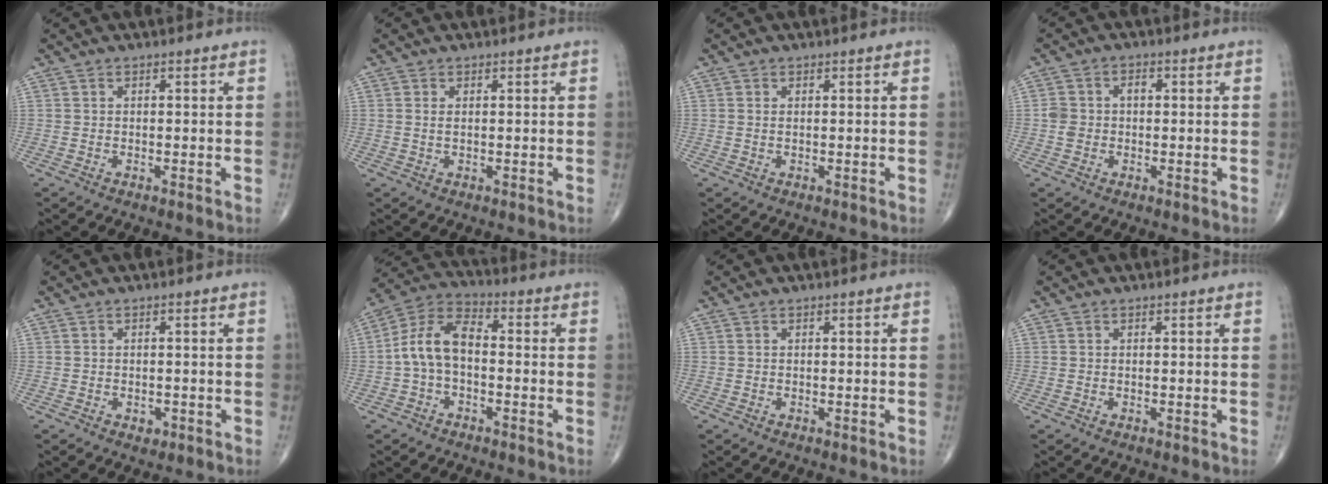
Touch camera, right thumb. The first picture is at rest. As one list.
[{"total": 1.1, "force": [0.2, 0.5, 0.9], "torque": [-0.022, 0.000, 0.006]}, {"total": 0.5, "force": [0.1, 0.3, 0.4], "torque": [-0.011, 0.001, 0.003]}, {"total": 3.9, "force": [-0.1, 3.1, 2.3], "torque": [-0.041, 0.018, -0.002]}, {"total": 1.3, "force": [-0.7, 0.9, 0.6], "torque": [-0.003, 0.001, -0.007]}, {"total": 9.6, "force": [-1.1, 5.6, 7.7], "torque": [-0.144, 0.036, -0.034]}, {"total": 0.0}, {"total": 0.0}]